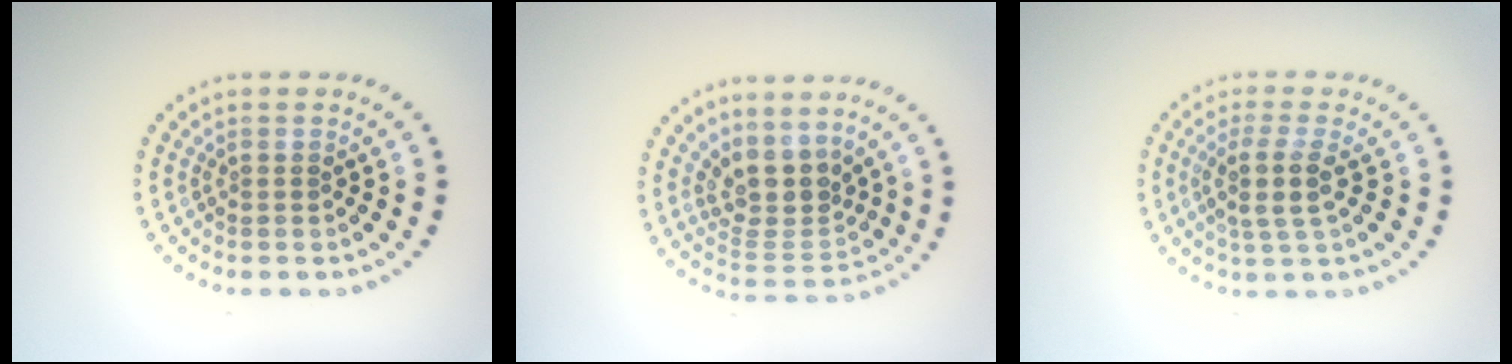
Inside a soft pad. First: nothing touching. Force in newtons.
{"total": 3.9, "press": 3.2, "slide": 2.3}
{"total": 2.9, "press": 2.4, "slide": 1.7}